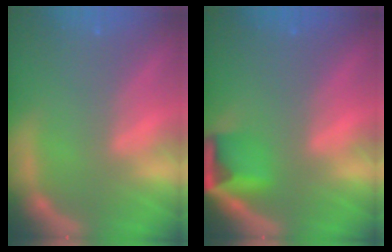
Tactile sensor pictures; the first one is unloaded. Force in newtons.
{"total": 4.4}